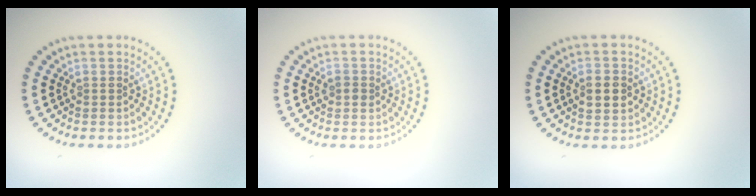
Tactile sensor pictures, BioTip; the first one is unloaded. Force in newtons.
{"total": 1.0, "press": 1.0, "slide": 0.1}
{"total": 2.8, "press": 2.8, "slide": 0.1}